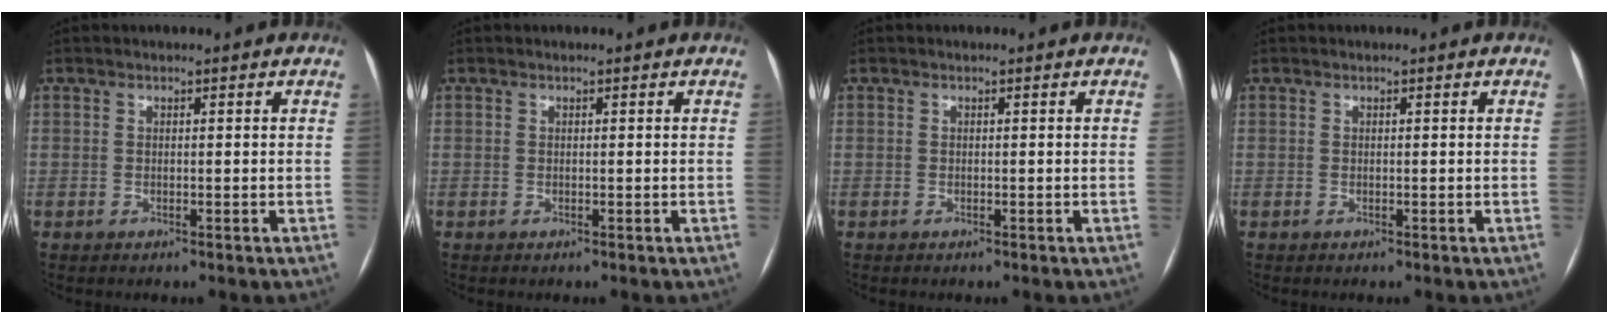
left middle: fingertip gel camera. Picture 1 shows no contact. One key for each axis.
{"total": 0.0}
{"total": 0.0}
{"total": 0.0}